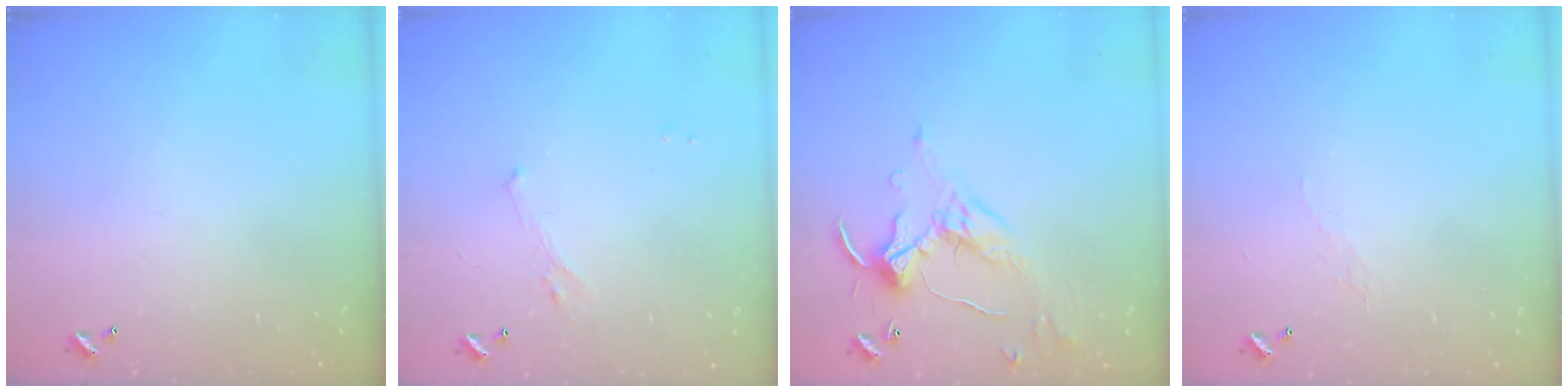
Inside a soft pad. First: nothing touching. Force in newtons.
{"total": 1.4, "press": 1.3, "slide": 0.6}
{"total": 1.7, "press": 1.5, "slide": 0.8}
{"total": 2.9, "press": 2.9, "slide": 0.5}